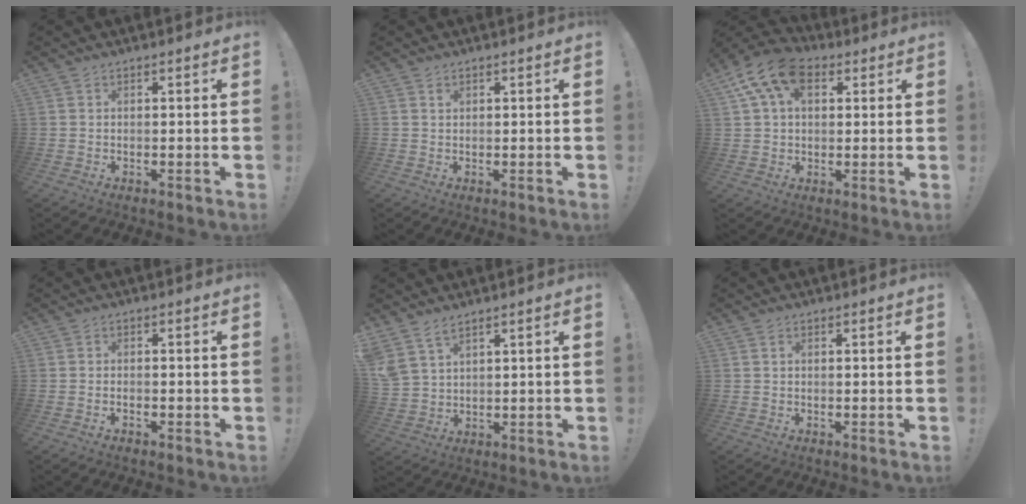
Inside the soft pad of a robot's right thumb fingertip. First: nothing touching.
{"total": 0.9, "force": [0.5, 0.7, 0.1], "torque": [0.003, -0.001, 0.009]}
{"total": 13.1, "force": [5.4, 8.3, 8.5], "torque": [-0.148, -0.010, 0.102]}
{"total": 1.1, "force": [-1.0, 0.2, 0.4], "torque": [-0.008, 0.001, -0.017]}
{"total": 5.5, "force": [4.4, 2.2, 2.5], "torque": [-0.055, -0.017, 0.087]}
{"total": 0.6, "force": [0.2, 0.5, 0.3], "torque": [-0.010, 0.004, 0.003]}